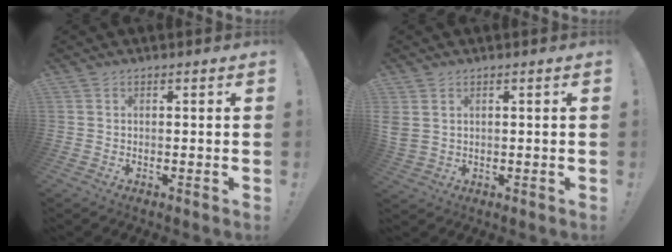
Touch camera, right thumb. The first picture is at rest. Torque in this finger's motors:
{"motor_torque": [-0.25, 0.71, 0.80, -0.69, 0.54]}